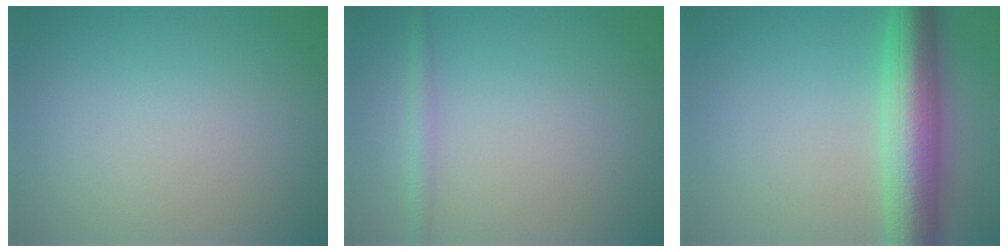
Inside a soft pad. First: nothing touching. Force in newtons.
{"total": 1.4, "press": 1.4, "slide": 0.1}
{"total": 7.6, "press": 7.6, "slide": 0.2}